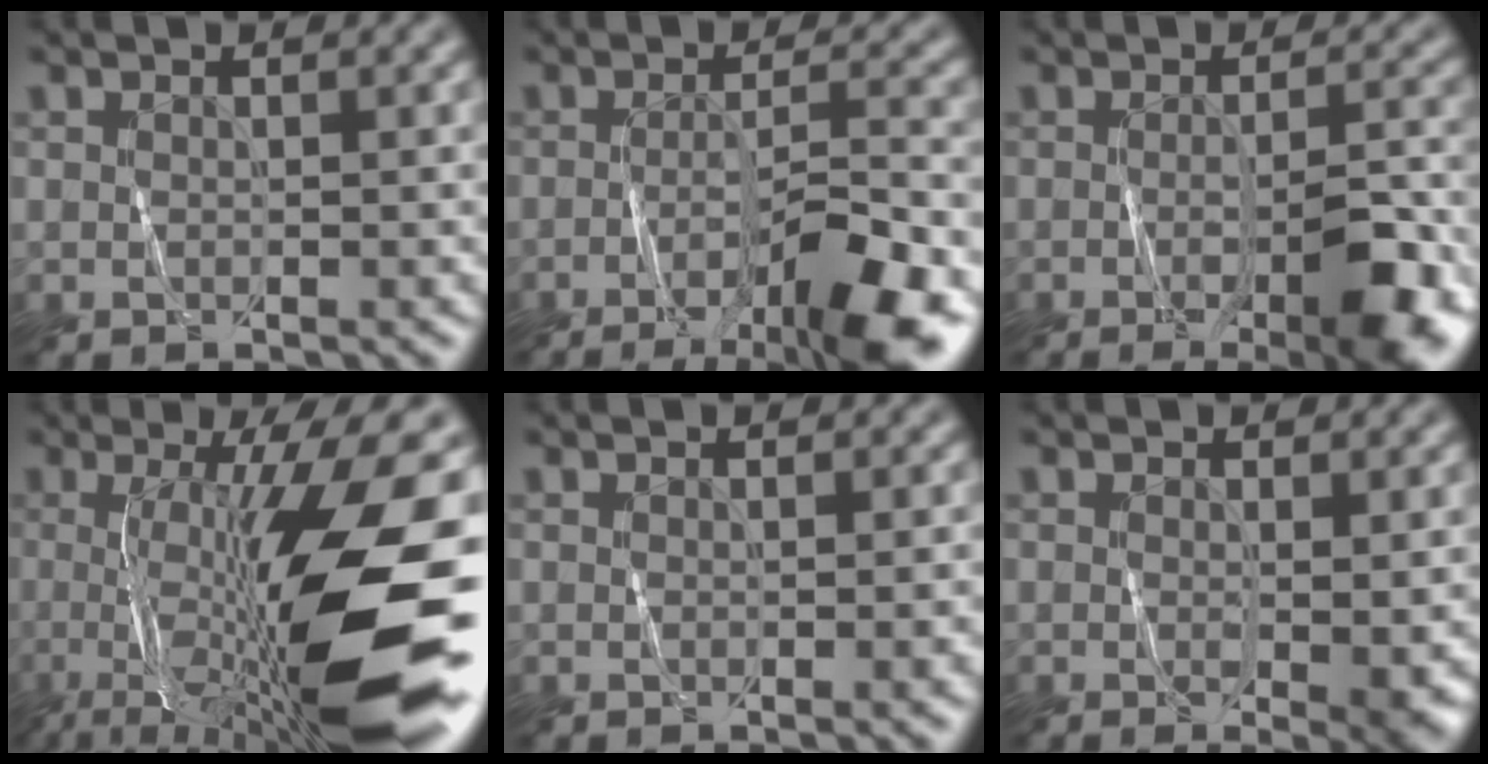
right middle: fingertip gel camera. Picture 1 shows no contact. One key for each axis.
{"total": 8.8, "fx": -4.5, "fy": 1.8, "fz": 7.4, "tx": -0.110, "ty": -0.001, "tz": -0.071}
{"total": 7.3, "fx": -2.5, "fy": 2.0, "fz": 6.6, "tx": -0.096, "ty": -0.008, "tz": -0.031}
{"total": 13.4, "fx": -1.7, "fy": 3.1, "fz": 12.9, "tx": -0.213, "ty": -0.016, "tz": -0.027}
{"total": 1.3, "fx": -0.2, "fy": 0.4, "fz": 1.2, "tx": -0.011, "ty": 0.001, "tz": -0.006}
{"total": 2.3, "fx": -0.4, "fy": 0.1, "fz": 2.3, "tx": -0.037, "ty": -0.009, "tz": -0.003}